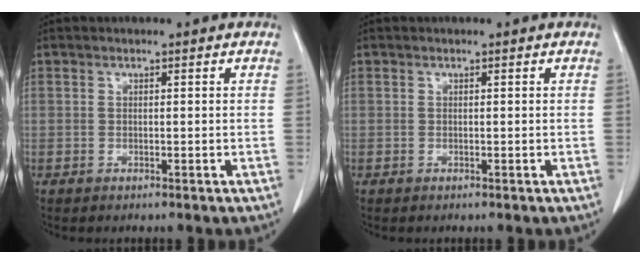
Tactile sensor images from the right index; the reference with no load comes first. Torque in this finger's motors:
{"motor_torque": [0.00, 0.00, 0.00, 0.00]}